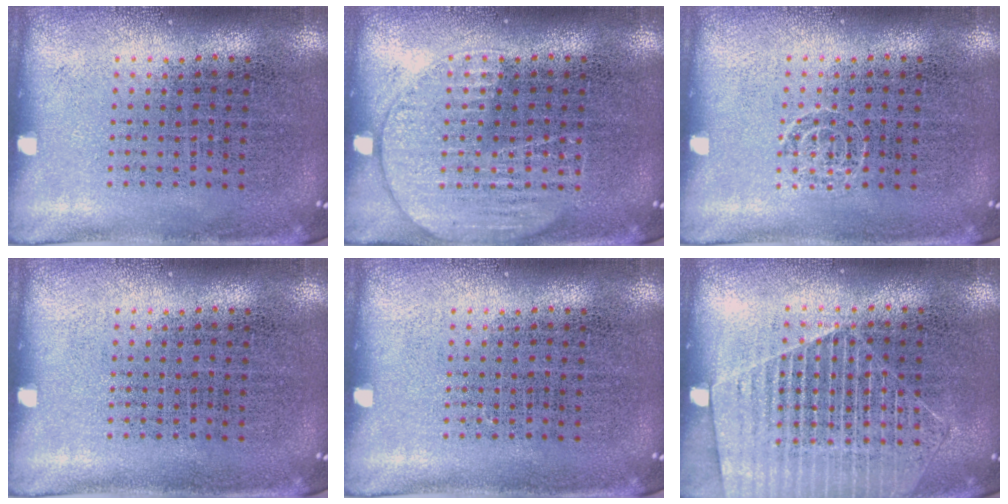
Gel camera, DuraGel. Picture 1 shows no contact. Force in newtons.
{"total": 2.0, "press": 1.9, "slide": 0.3}
{"total": 1.0, "press": 1.0, "slide": 0.1}
{"total": 0.0}
{"total": 0.0}
{"total": 1.6, "press": 1.4, "slide": 0.7}